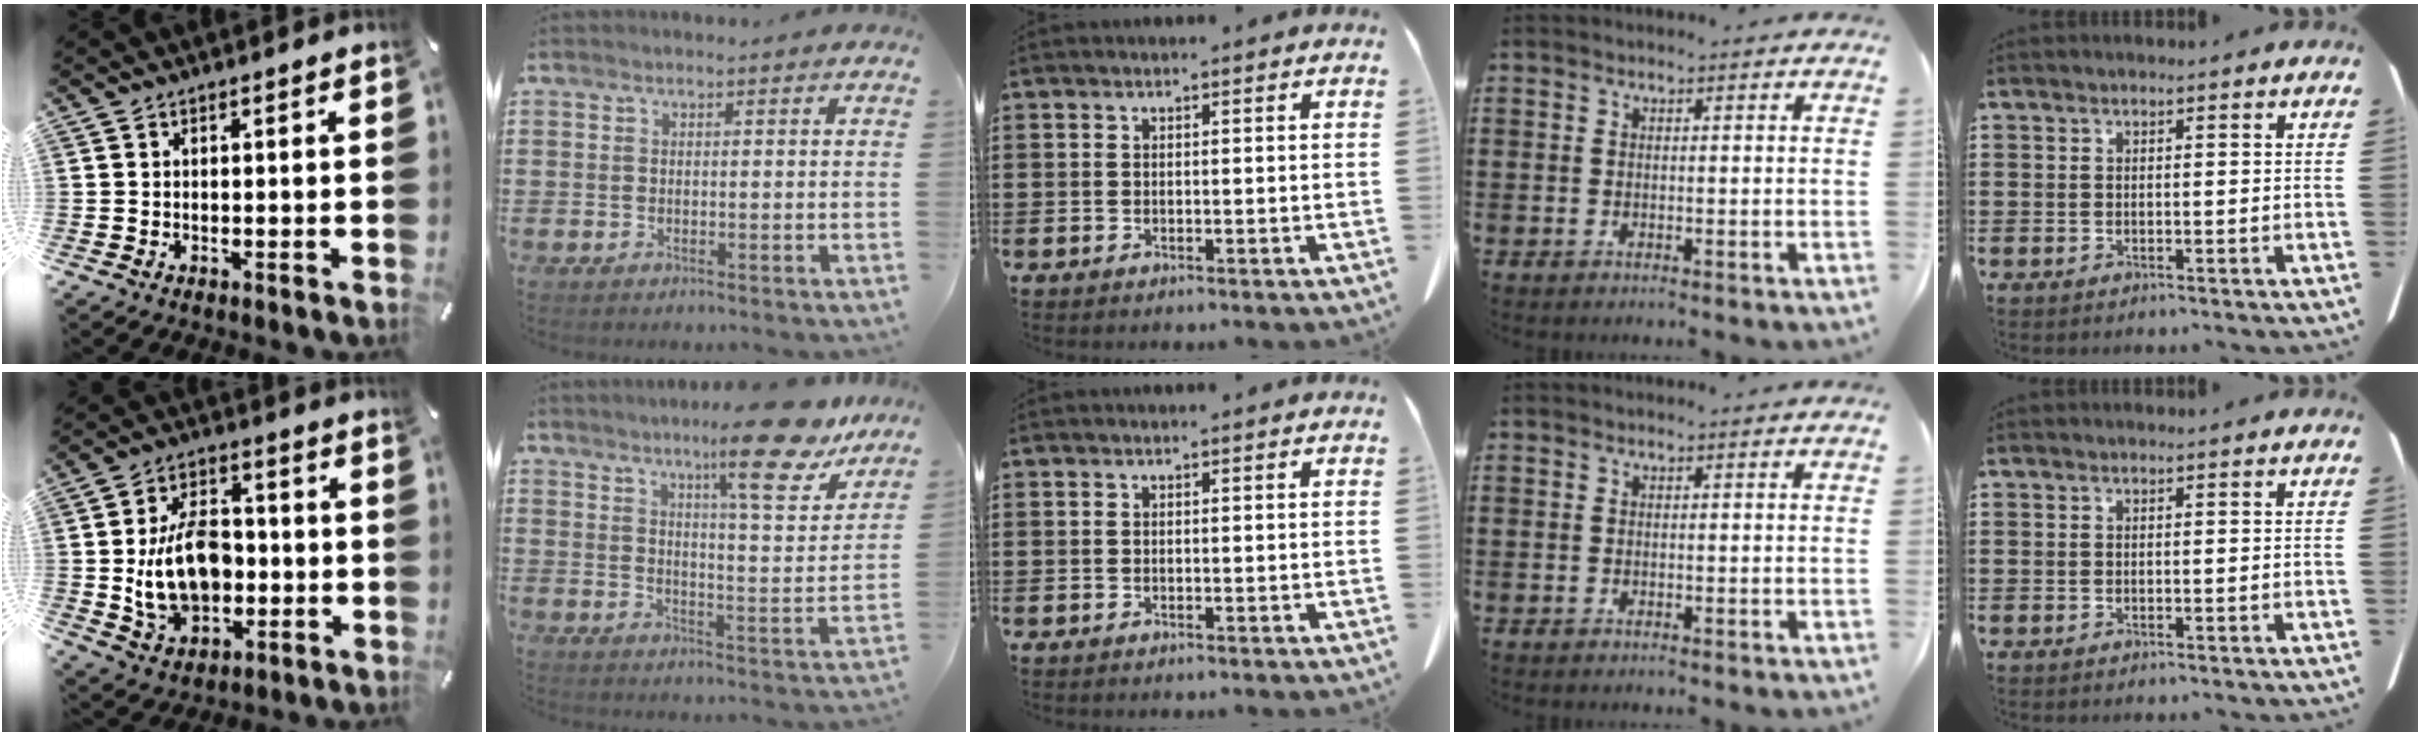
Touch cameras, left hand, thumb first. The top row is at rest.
{"thumb": {"total": 15.8, "force": [-1.5, 11.3, 10.9], "torque": [-0.201, 0.007, -0.026]}, "index": {"total": 13.9, "force": [10.4, 1.6, 9.2], "torque": [-0.134, -0.058, 0.161]}}